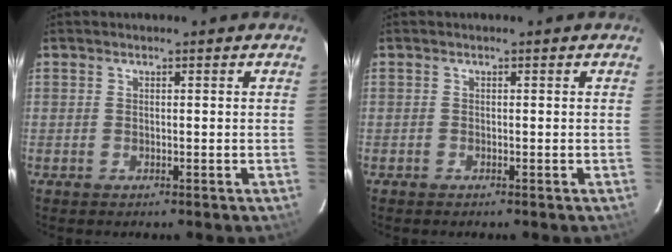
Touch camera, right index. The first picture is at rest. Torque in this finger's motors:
{"motor_torque": [-0.06, -0.07, -0.04, -0.05]}